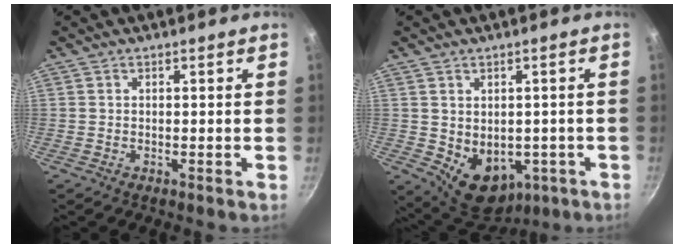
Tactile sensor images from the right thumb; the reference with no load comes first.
{"total": 11.0, "force": [-2.1, 8.0, 7.2], "torque": [-0.073, -0.008, -0.004]}